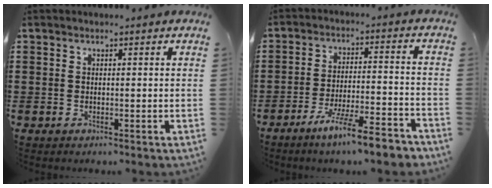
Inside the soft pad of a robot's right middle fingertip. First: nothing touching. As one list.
[{"total": 8.5, "force": [-7.0, 0.1, 4.9], "torque": [-0.092, -0.004, -0.132]}]